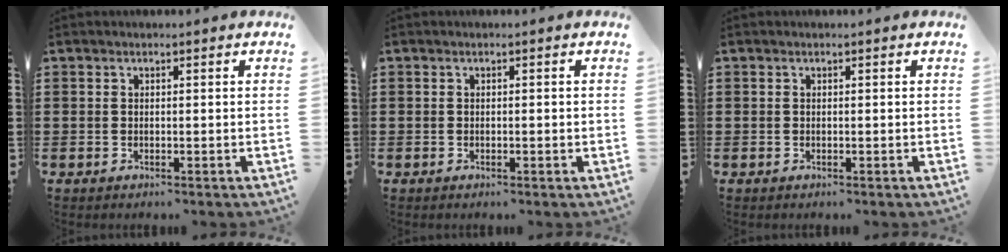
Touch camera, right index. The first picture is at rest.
{"total": 0.5, "force": [-0.1, 0.1, 0.5], "torque": [-0.010, -0.002, -0.002]}
{"total": 0.0}